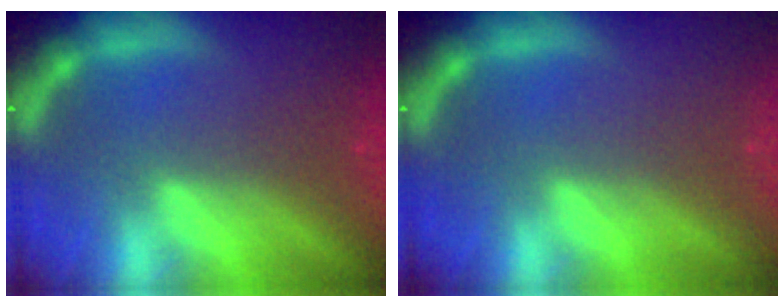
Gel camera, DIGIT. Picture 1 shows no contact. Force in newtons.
{"total": 0.0}